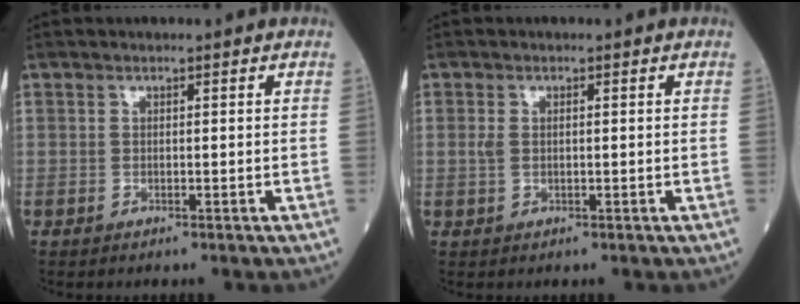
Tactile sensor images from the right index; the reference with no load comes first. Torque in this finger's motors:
{"motor_torque": [-0.07, -0.09, 0.00, 0.00]}